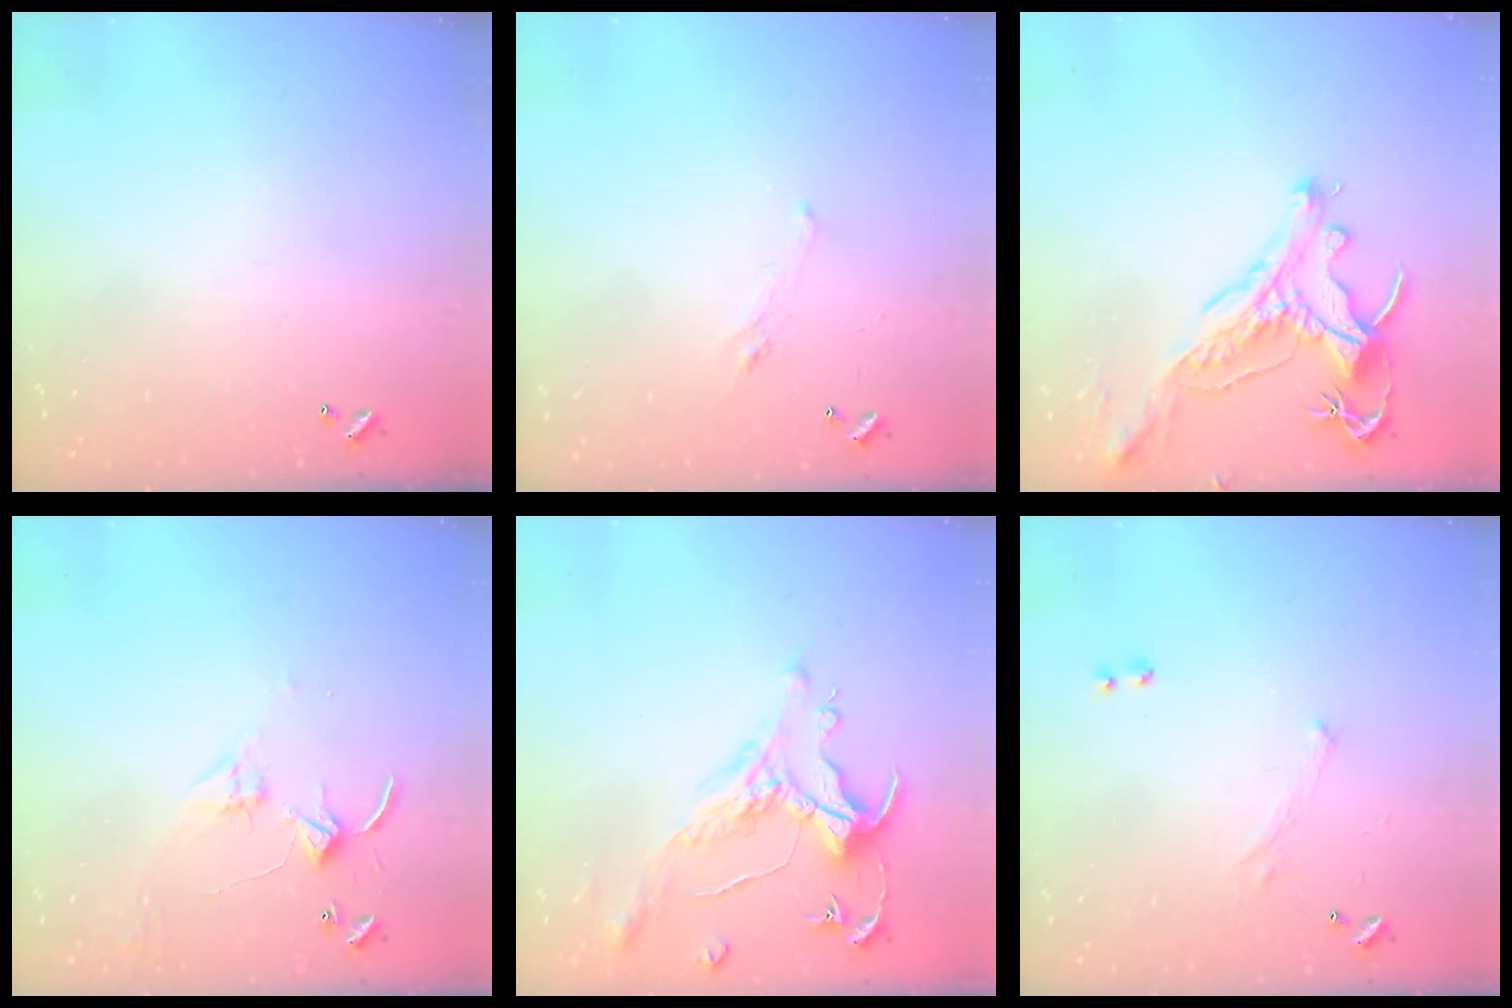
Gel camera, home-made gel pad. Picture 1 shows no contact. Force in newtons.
{"total": 0.8, "press": 0.1, "slide": 0.8}
{"total": 1.2, "press": 0.9, "slide": 0.9}
{"total": 2.8, "press": 2.8, "slide": 0.4}
{"total": 0.9, "press": 0.2, "slide": 0.9}
{"total": 1.6, "press": 1.5, "slide": 0.6}